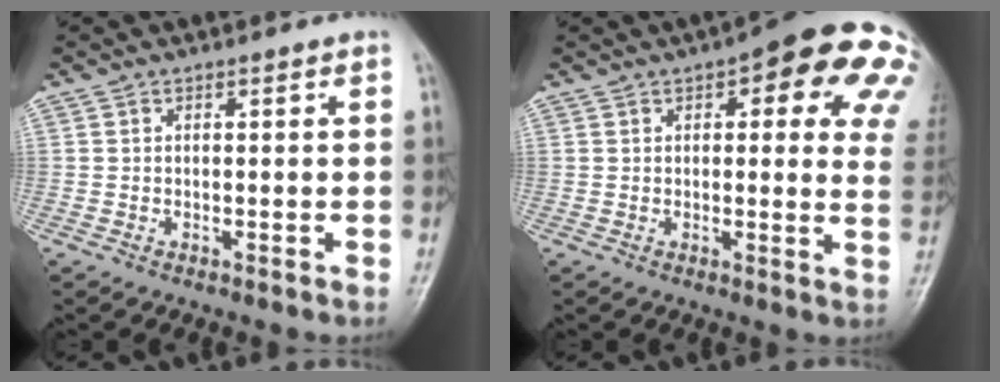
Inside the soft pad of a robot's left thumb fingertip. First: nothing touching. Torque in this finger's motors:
{"motor_torque": [0.93, 0.68, 1.69, -1.08, 0.18]}